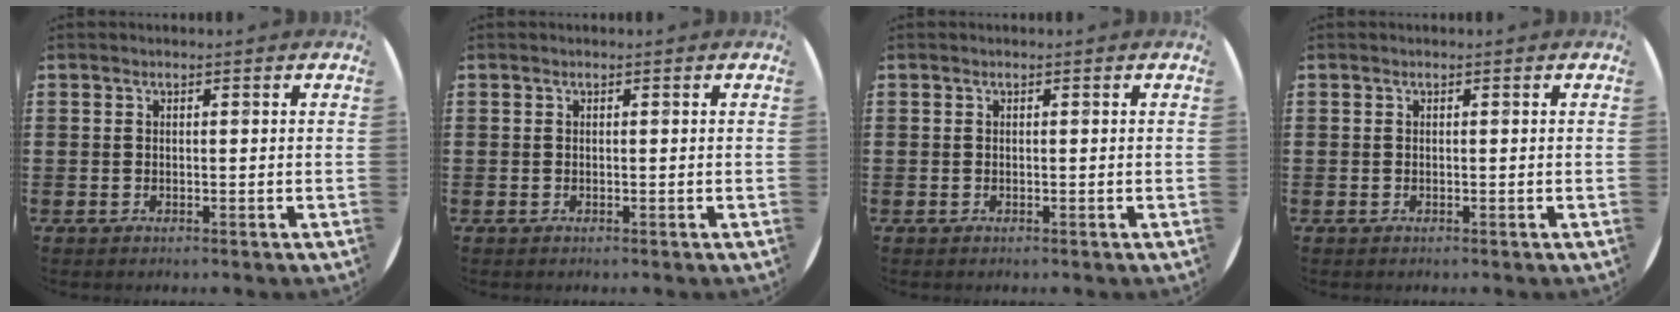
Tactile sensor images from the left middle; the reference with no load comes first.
{"total": 0.0}
{"total": 0.0}
{"total": 0.0}